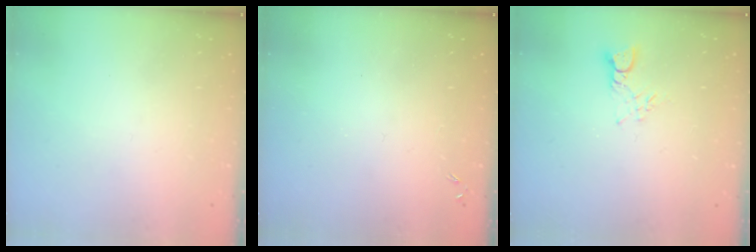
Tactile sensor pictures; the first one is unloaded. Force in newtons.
{"total": 0.0}
{"total": 3.1, "press": 3.1, "slide": 0.2}